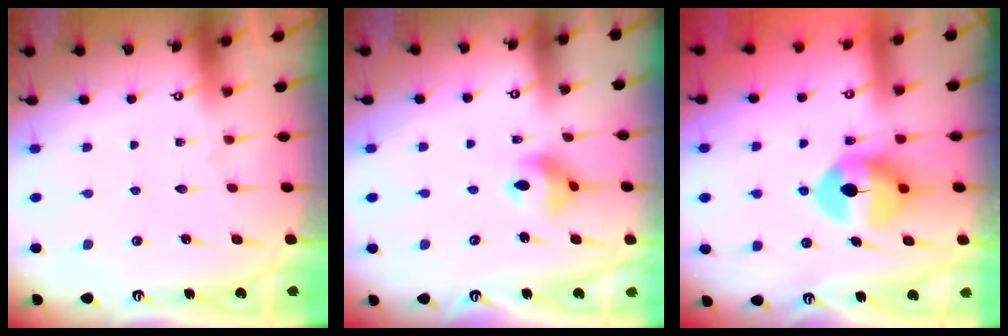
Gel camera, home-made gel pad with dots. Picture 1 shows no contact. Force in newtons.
{"total": 9.8, "press": 9.4, "slide": 2.6}
{"total": 9.6, "press": 9.5, "slide": 1.4}